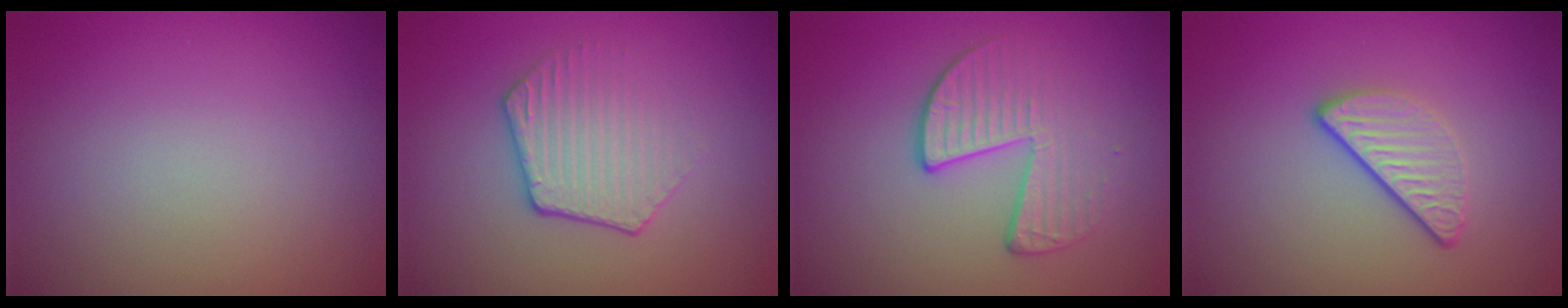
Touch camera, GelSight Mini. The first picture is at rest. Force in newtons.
{"total": 2.7, "press": 2.2, "slide": 1.6}
{"total": 3.8, "press": 2.8, "slide": 2.6}
{"total": 3.0, "press": 2.3, "slide": 1.9}